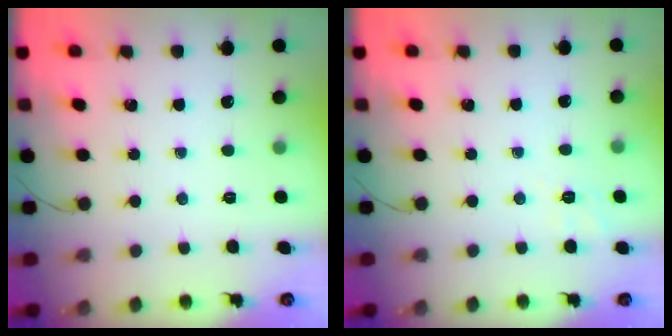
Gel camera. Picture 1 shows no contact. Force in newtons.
{"total": 2.3, "press": 1.6, "slide": 1.7}